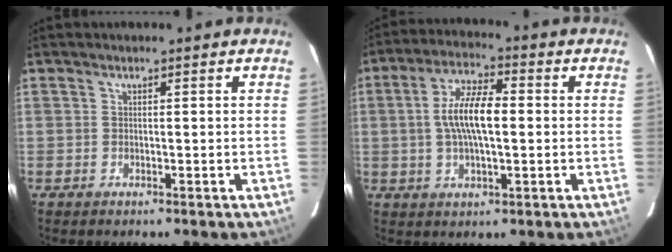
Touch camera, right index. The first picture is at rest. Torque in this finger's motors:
{"motor_torque": [0.92, 0.42, 0.45, 0.17]}